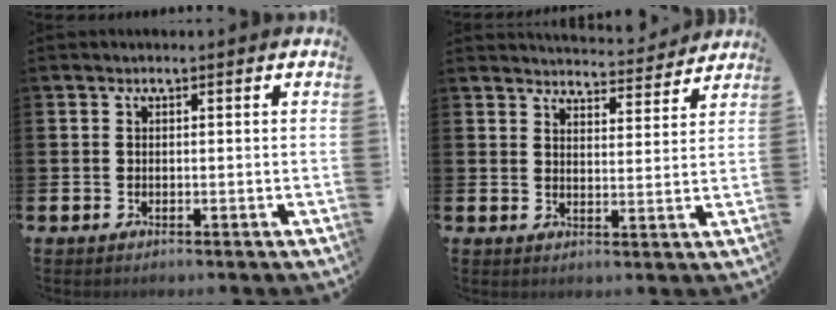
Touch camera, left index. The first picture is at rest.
{"total": 4.7, "force": [4.6, 0.3, 0.1], "torque": [-0.006, -0.036, 0.080]}